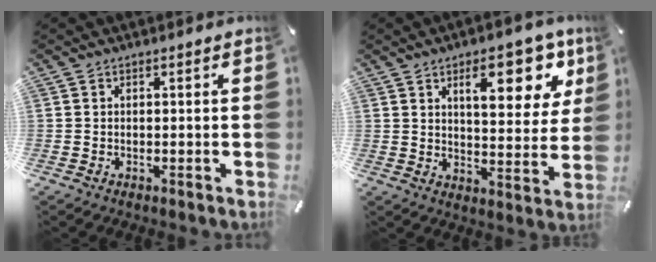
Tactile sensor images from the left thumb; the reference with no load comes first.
{"total": 15.1, "force": [7.5, 6.8, 11.2], "torque": [-0.143, -0.027, 0.119]}